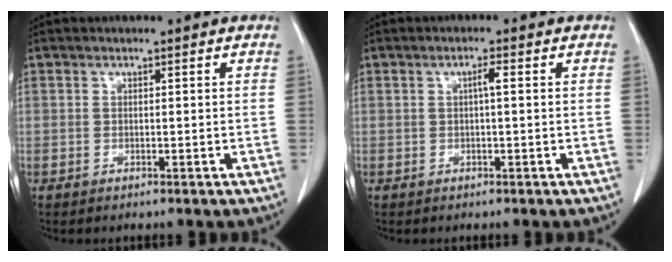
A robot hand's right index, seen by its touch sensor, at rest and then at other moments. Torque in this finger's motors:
{"motor_torque": [0.15, -0.06, 0.04, 0.02]}